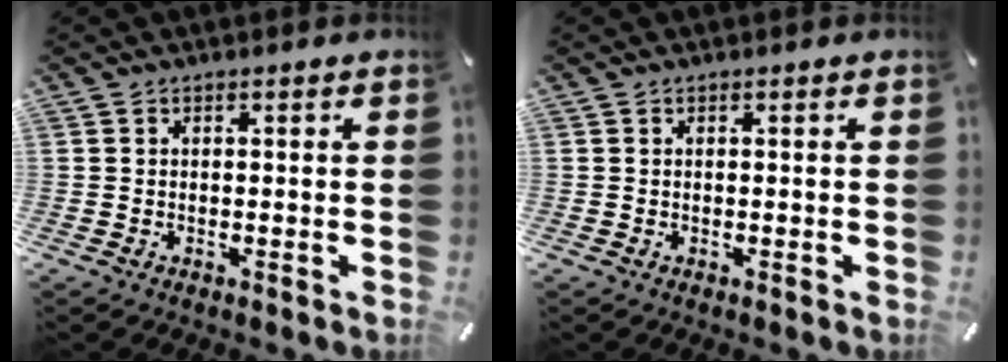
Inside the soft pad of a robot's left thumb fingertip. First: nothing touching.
{"total": 0.0}